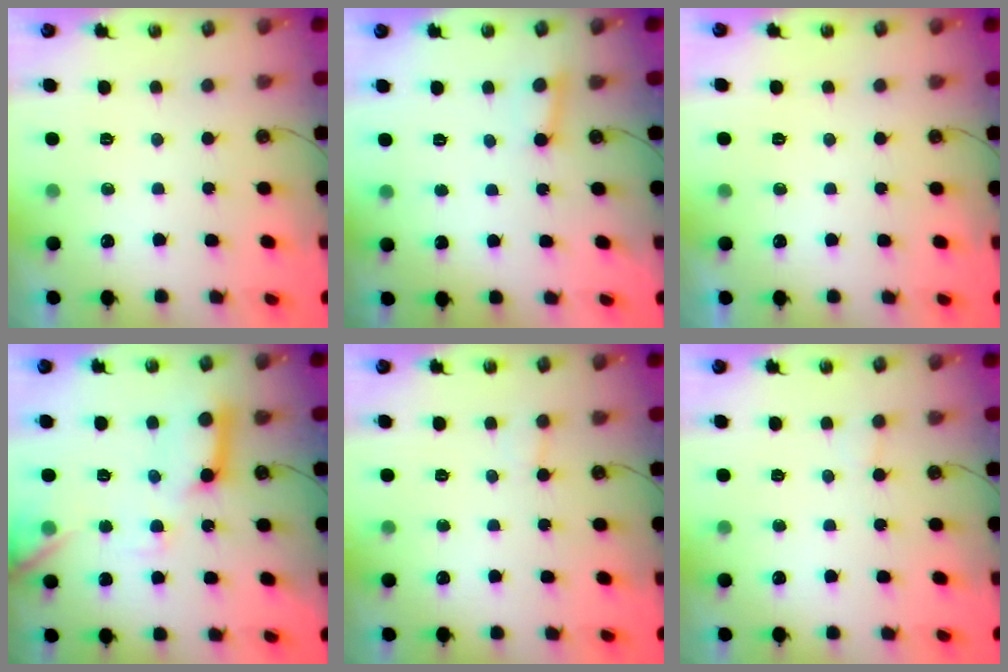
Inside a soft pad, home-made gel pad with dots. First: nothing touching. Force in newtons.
{"total": 2.6, "press": 2.5, "slide": 0.8}
{"total": 0.0}
{"total": 15.4, "press": 15.3, "slide": 1.8}
{"total": 3.4, "press": 3.4, "slide": 0.2}
{"total": 2.9, "press": 2.9, "slide": 0.2}